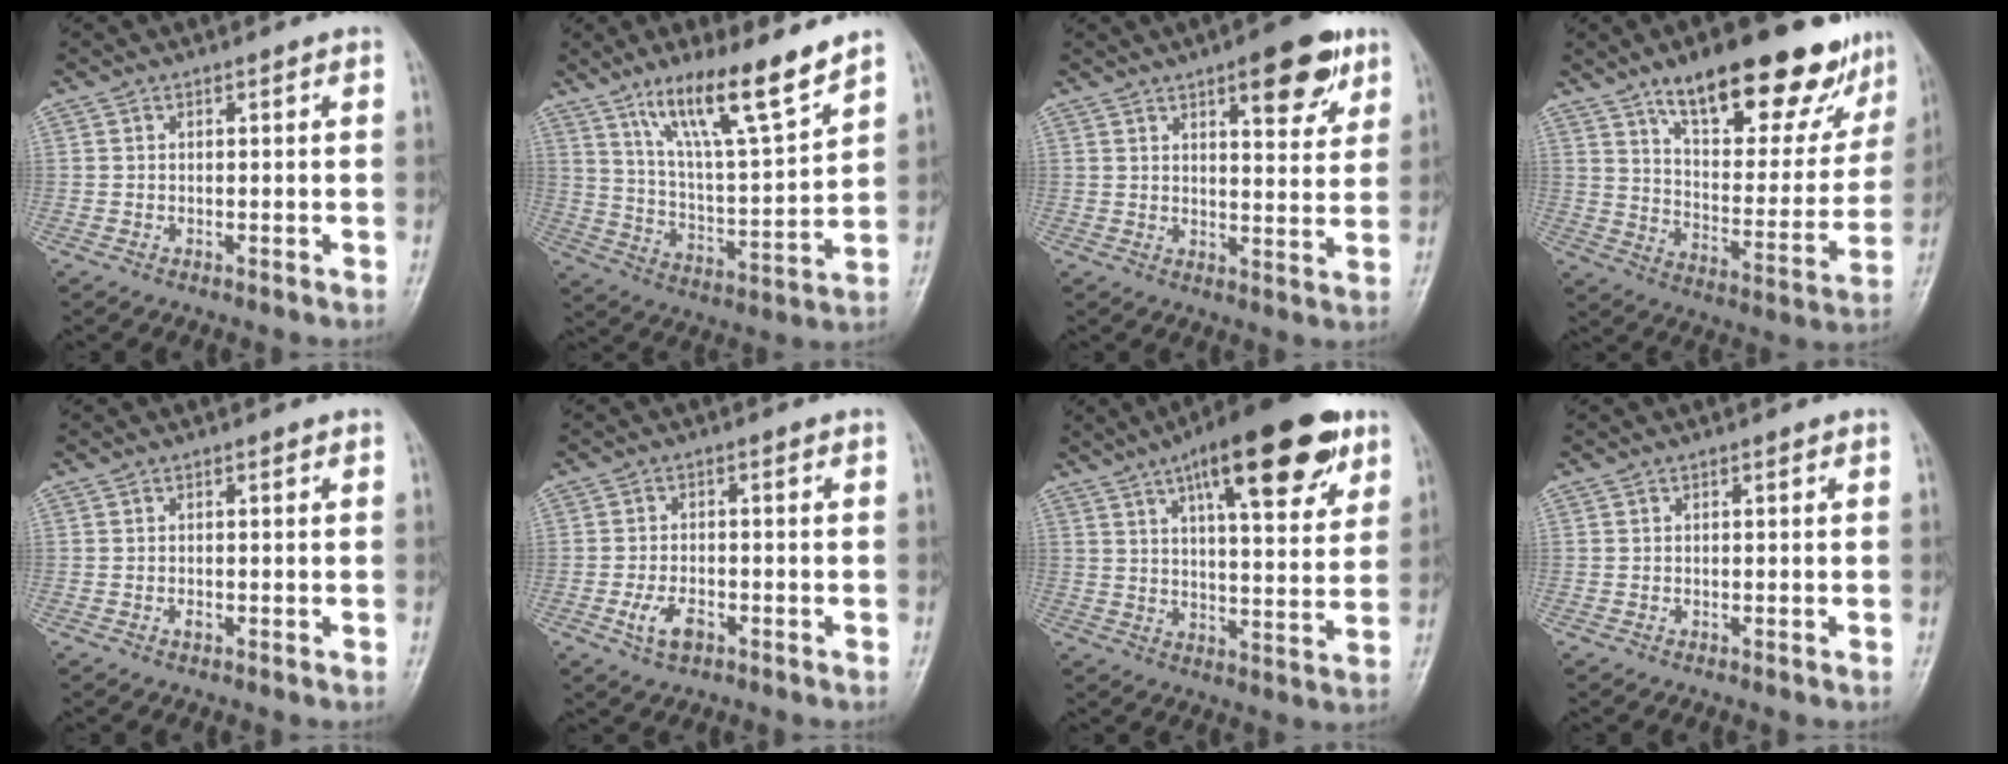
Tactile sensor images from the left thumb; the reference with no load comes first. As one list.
[{"total": 15.3, "force": [10.8, 2.1, 10.5], "torque": [-0.172, -0.064, 0.199]}, {"total": 11.0, "force": [6.3, 3.9, 8.2], "torque": [-0.083, -0.029, 0.083]}, {"total": 25.4, "force": [17.0, 9.4, 16.4], "torque": [-0.184, -0.060, 0.256]}, {"total": 0.7, "force": [-0.2, 0.4, 0.5], "torque": [-0.008, -0.001, -0.004]}, {"total": 4.4, "force": [-1.9, 2.4, 3.2], "torque": [-0.062, 0.007, -0.034]}, {"total": 18.8, "force": [10.1, 6.4, 14.6], "torque": [-0.186, -0.021, 0.144]}, {"total": 0.0}]